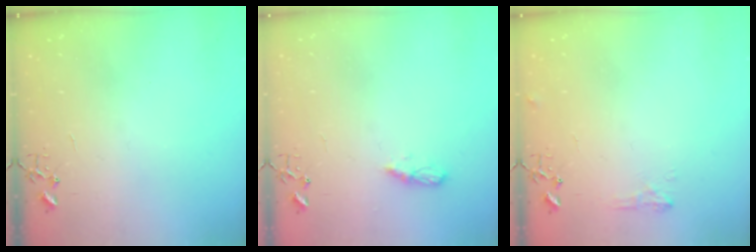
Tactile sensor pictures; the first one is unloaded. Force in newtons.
{"total": 5.1, "press": 5.1, "slide": 0.5}
{"total": 6.4, "press": 6.3, "slide": 0.8}